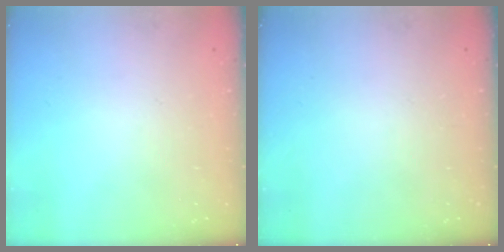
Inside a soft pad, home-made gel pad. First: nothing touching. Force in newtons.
{"total": 0.0}